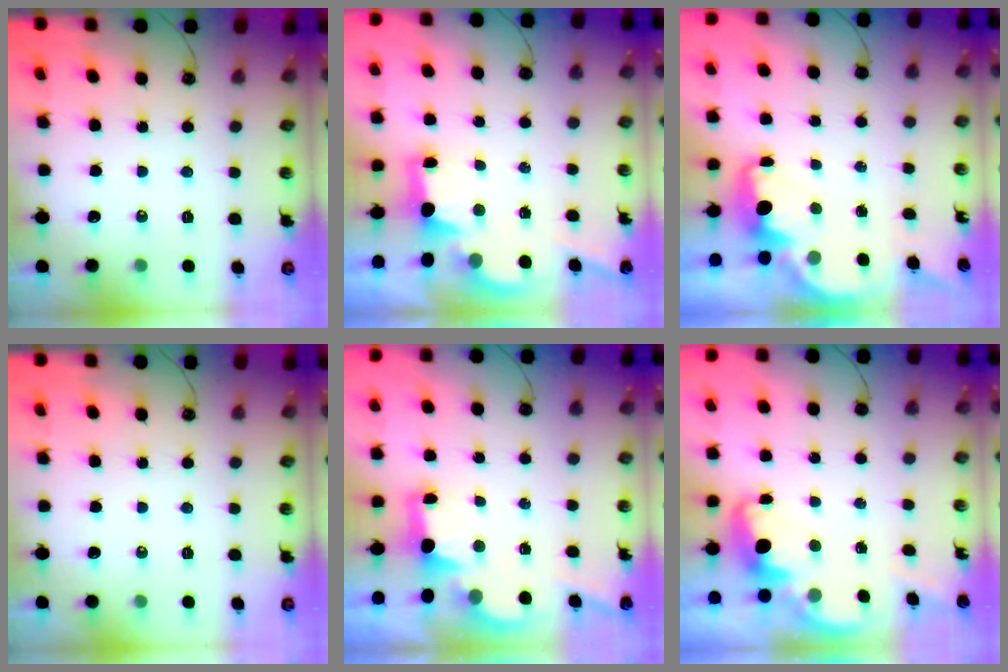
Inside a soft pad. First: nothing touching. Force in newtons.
{"total": 2.6, "press": 2.5, "slide": 0.9}
{"total": 2.3, "press": 2.3, "slide": 0.4}
{"total": 0.0}
{"total": 2.9, "press": 2.7, "slide": 0.9}
{"total": 2.8, "press": 2.7, "slide": 0.8}